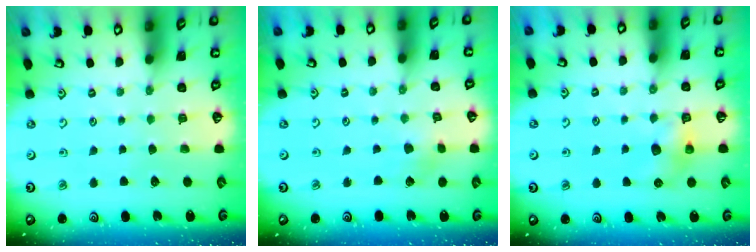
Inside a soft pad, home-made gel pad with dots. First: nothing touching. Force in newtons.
{"total": 2.8, "press": 2.8, "slide": 0.5}
{"total": 7.0, "press": 7.0, "slide": 0.2}